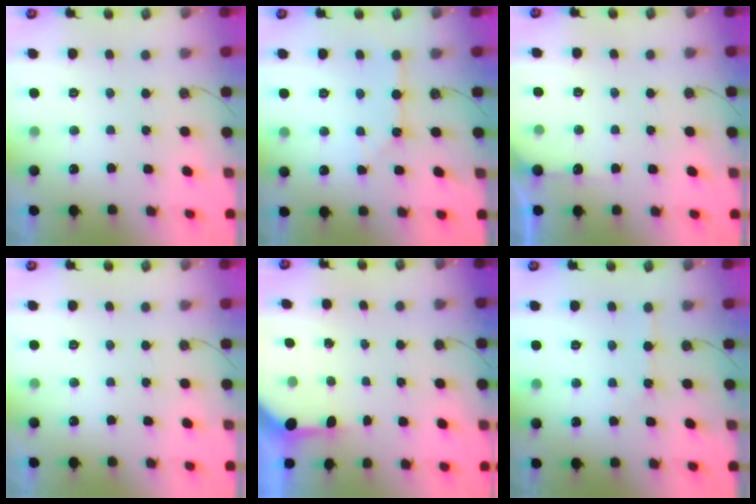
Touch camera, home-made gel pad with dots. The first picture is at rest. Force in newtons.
{"total": 2.3, "press": 2.3, "slide": 0.3}
{"total": 3.2, "press": 3.2, "slide": 0.5}
{"total": 0.0}
{"total": 3.2, "press": 3.2, "slide": 0.3}
{"total": 2.5, "press": 2.5, "slide": 0.4}